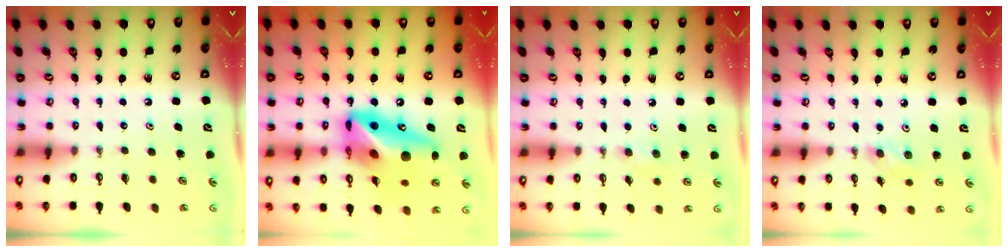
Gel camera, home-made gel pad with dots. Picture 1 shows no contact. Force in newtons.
{"total": 21.6, "press": 21.3, "slide": 3.3}
{"total": 6.2, "press": 5.8, "slide": 2.3}
{"total": 3.6, "press": 3.5, "slide": 0.7}